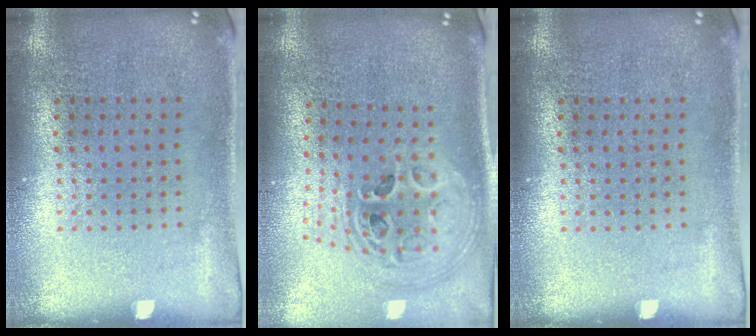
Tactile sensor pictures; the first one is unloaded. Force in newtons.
{"total": 2.6, "press": 1.9, "slide": 1.8}
{"total": 0.0}